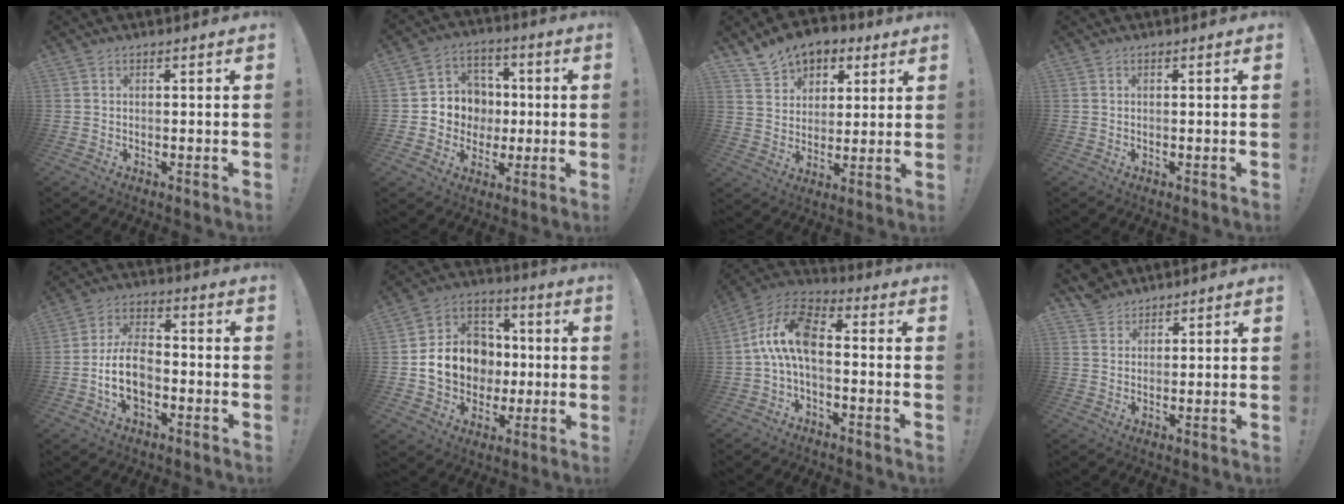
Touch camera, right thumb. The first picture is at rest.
{"total": 9.6, "force": [-1.2, 9.3, 2.1], "torque": [-0.025, 0.013, -0.010]}
{"total": 11.0, "force": [7.3, 7.5, 3.3], "torque": [-0.055, -0.046, 0.141]}
{"total": 0.0}
{"total": 11.2, "force": [-3.6, 6.7, 8.2], "torque": [-0.161, 0.012, -0.064]}
{"total": 15.4, "force": [-1.1, 13.2, 7.9], "torque": [-0.125, 0.020, -0.006]}
{"total": 12.1, "force": [-0.4, 6.3, 10.3], "torque": [-0.203, 0.015, -0.005]}
{"total": 5.3, "force": [4.4, 2.8, 0.5], "torque": [-0.002, -0.028, 0.085]}